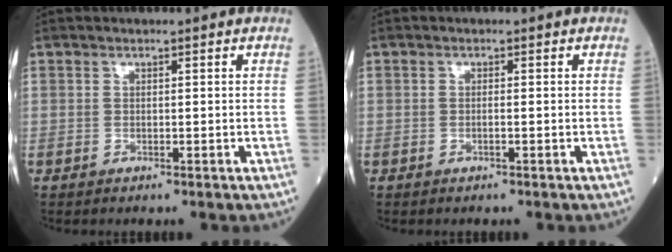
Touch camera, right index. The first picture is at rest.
{"total": 0.6, "force": [-0.3, -0.1, 0.5], "torque": [-0.011, 0.001, -0.005]}